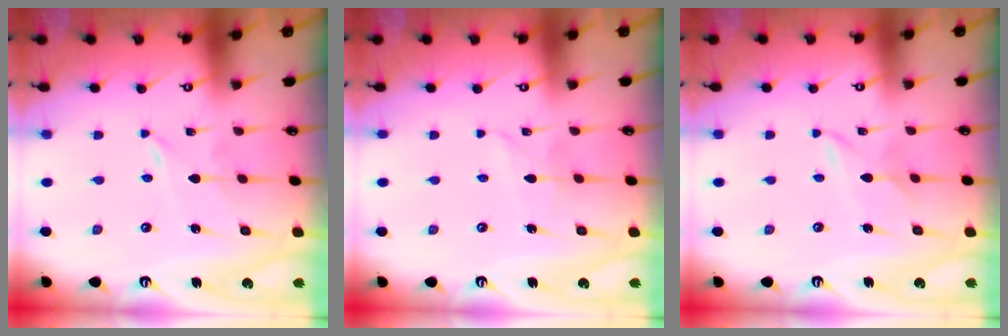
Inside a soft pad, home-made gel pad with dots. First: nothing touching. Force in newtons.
{"total": 2.3, "press": 2.3, "slide": 0.1}
{"total": 2.3, "press": 2.3, "slide": 0.2}